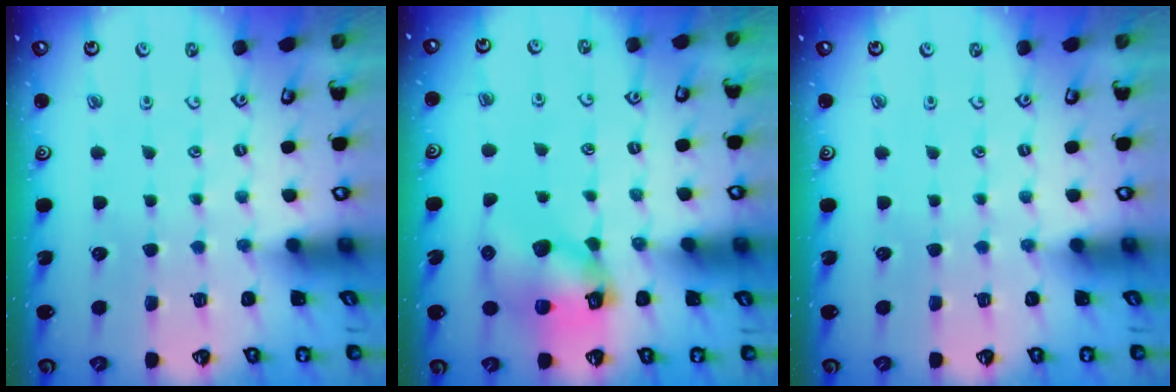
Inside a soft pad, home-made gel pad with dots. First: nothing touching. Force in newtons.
{"total": 11.1, "press": 11.0, "slide": 1.5}
{"total": 0.0}